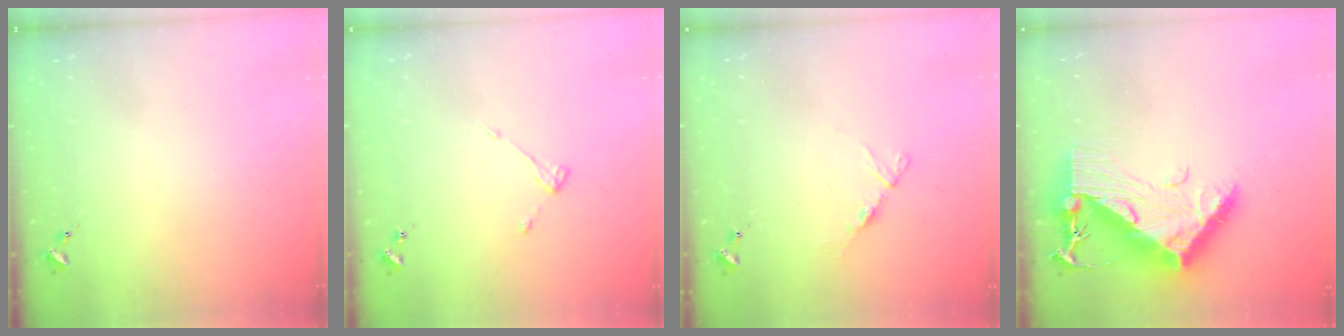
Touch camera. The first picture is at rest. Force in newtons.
{"total": 3.0, "press": 3.0, "slide": 0.6}
{"total": 5.5, "press": 5.4, "slide": 0.6}
{"total": 13.5, "press": 13.5, "slide": 1.2}